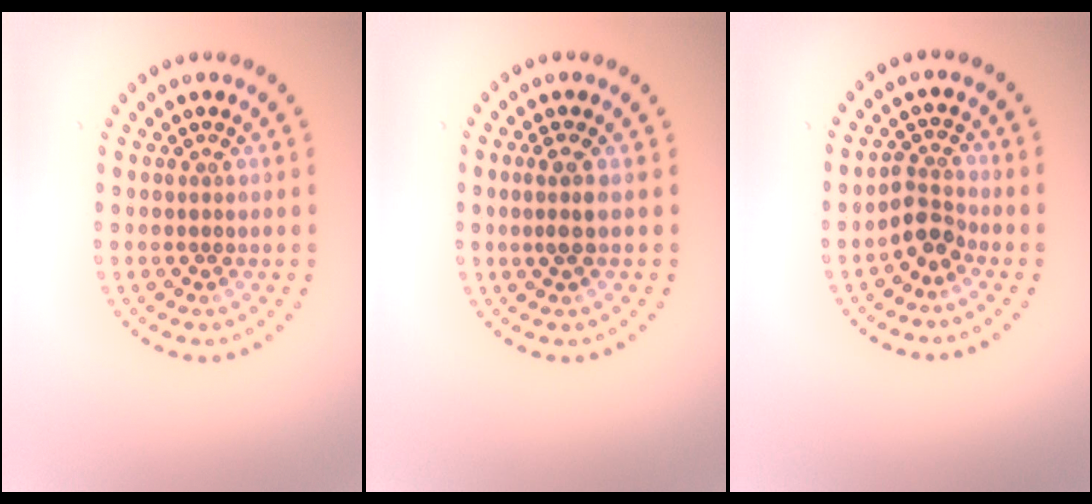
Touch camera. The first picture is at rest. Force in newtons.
{"total": 1.5, "press": 1.2, "slide": 0.8}
{"total": 2.4, "press": 1.7, "slide": 1.6}